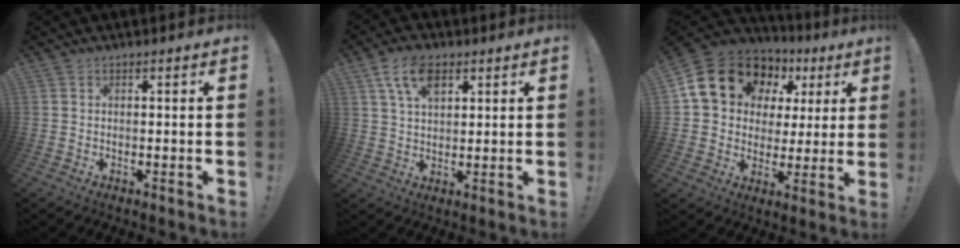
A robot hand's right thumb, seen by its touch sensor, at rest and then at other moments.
{"total": 9.4, "force": [4.7, 5.2, 6.3], "torque": [-0.115, -0.002, 0.090]}
{"total": 17.6, "force": [8.6, 12.8, 8.4], "torque": [-0.140, -0.039, 0.177]}